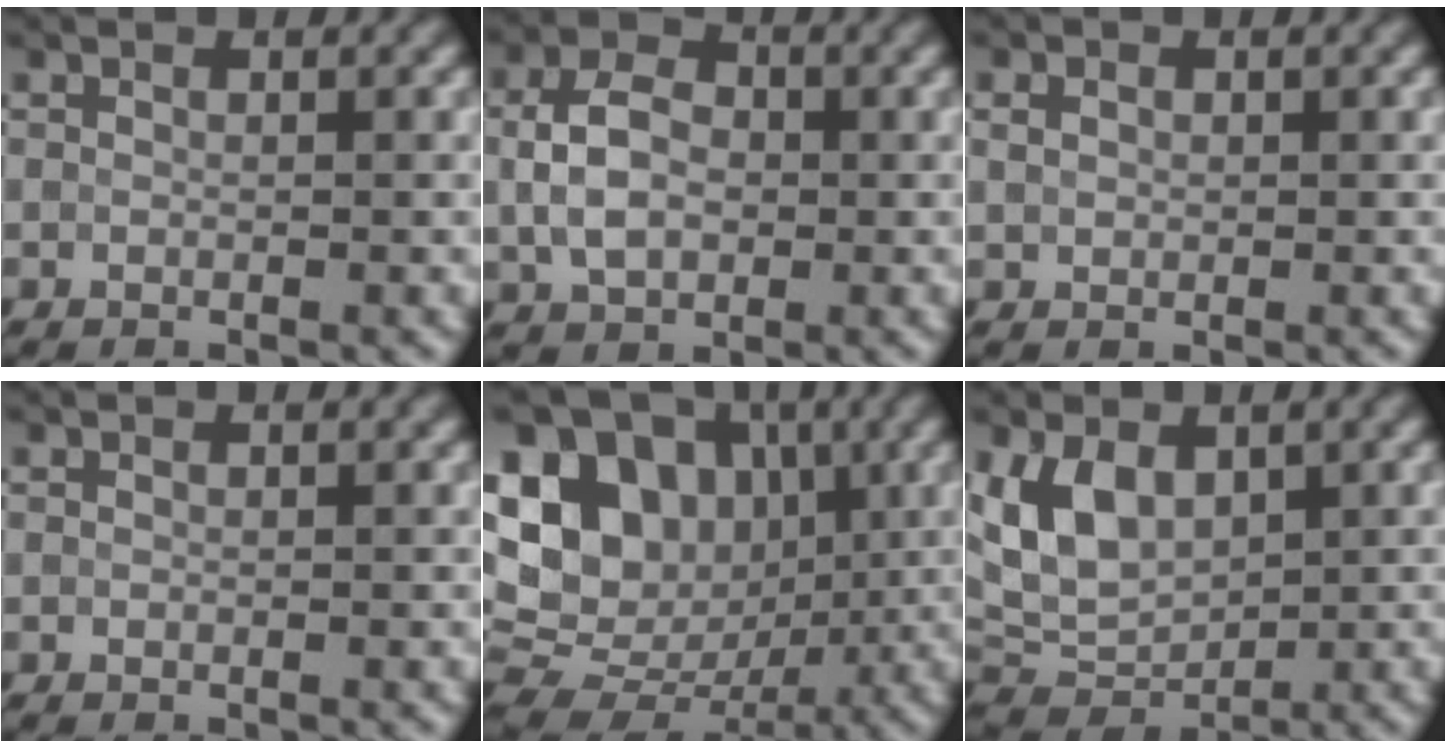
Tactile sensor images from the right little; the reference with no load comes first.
{"total": 4.9, "force": [0.2, 3.5, 3.5], "torque": [-0.076, 0.007, -0.001]}
{"total": 1.0, "force": [0.3, 0.9, 0.4], "torque": [-0.007, 0.005, 0.003]}
{"total": 0.0}
{"total": 17.1, "force": [3.3, 13.8, 9.5], "torque": [-0.199, 0.037, 0.055]}
{"total": 5.9, "force": [1.6, 3.9, 4.1], "torque": [-0.081, 0.001, 0.027]}